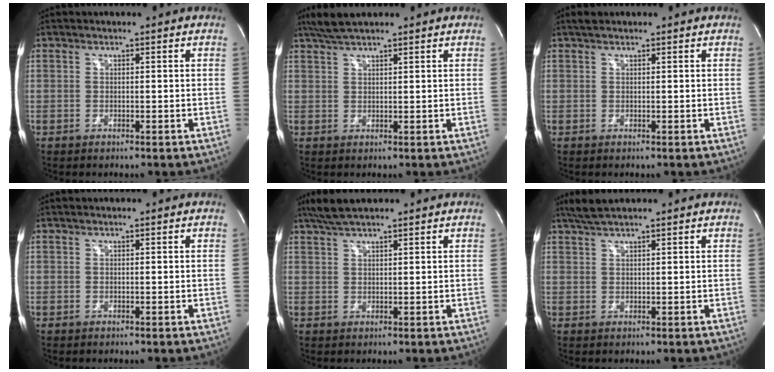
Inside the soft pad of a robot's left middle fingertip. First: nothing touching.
{"total": 4.6, "force": [3.8, 0.4, 2.4], "torque": [-0.054, 0.021, 0.075]}
{"total": 1.4, "force": [1.1, 0.5, 0.7], "torque": [-0.020, 0.017, 0.022]}
{"total": 0.0}
{"total": 5.2, "force": [4.4, 0.6, 2.8], "torque": [-0.060, 0.024, 0.083]}
{"total": 3.7, "force": [3.2, 0.1, 1.8], "torque": [-0.041, 0.016, 0.063]}